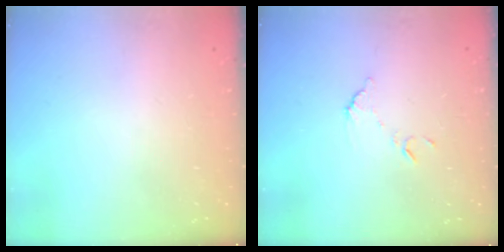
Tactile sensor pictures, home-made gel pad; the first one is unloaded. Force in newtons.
{"total": 6.8, "press": 6.8, "slide": 0.4}